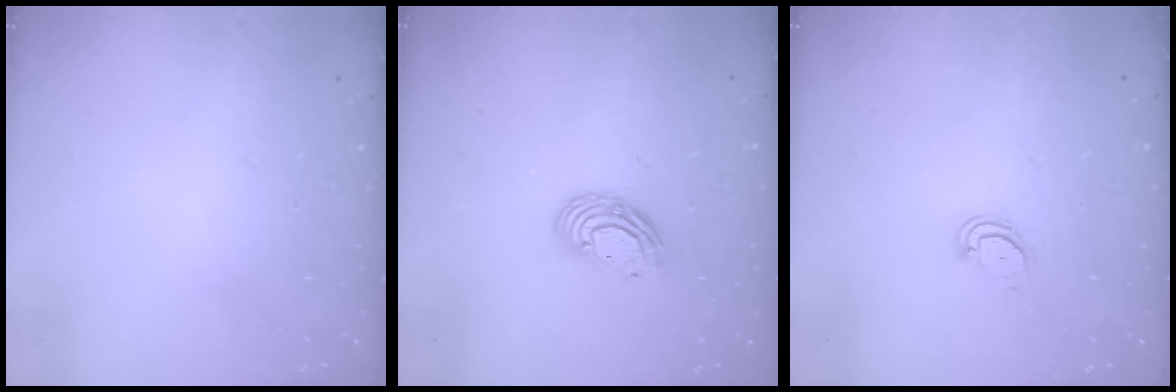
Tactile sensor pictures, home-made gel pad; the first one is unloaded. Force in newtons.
{"total": 8.9, "press": 8.7, "slide": 1.8}
{"total": 3.3, "press": 3.3, "slide": 0.3}